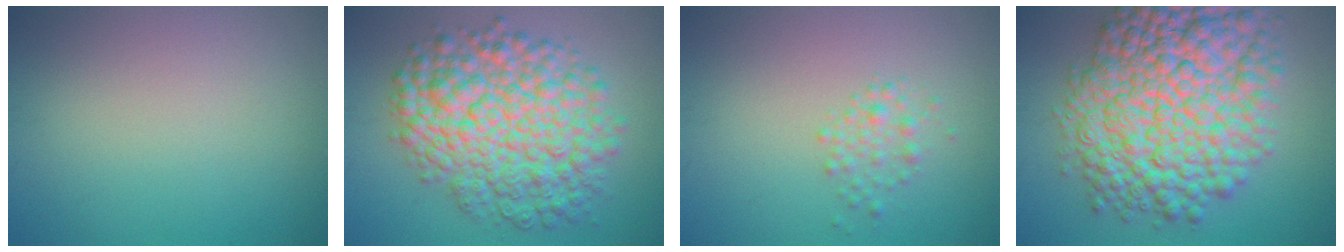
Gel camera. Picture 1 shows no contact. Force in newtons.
{"total": 9.9, "press": 9.9, "slide": 0.2}
{"total": 1.7, "press": 1.7, "slide": 0.0}
{"total": 14.0, "press": 14.0, "slide": 0.2}